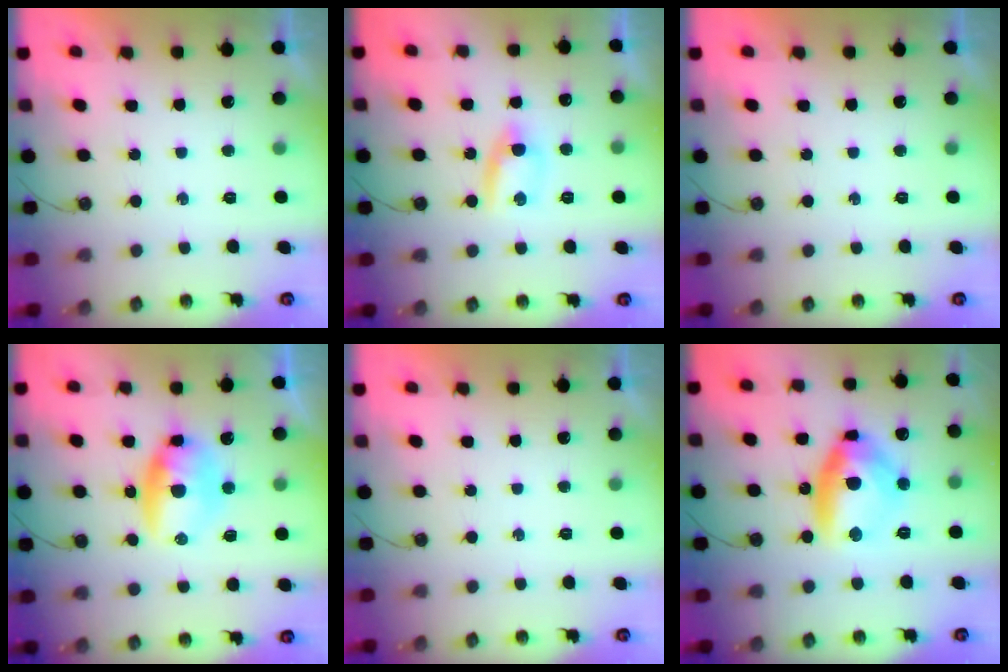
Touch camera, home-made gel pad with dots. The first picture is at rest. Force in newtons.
{"total": 4.7, "press": 4.7, "slide": 0.7}
{"total": 0.0}
{"total": 18.1, "press": 11.8, "slide": 13.7}
{"total": 0.0}
{"total": 12.8, "press": 12.7, "slide": 1.9}